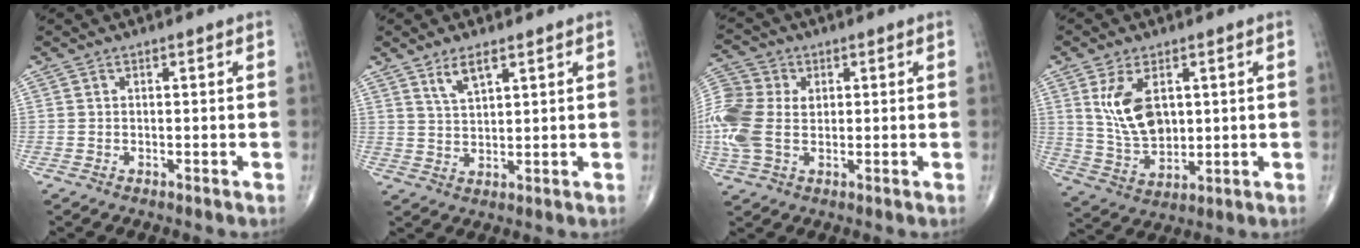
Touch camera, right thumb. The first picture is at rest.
{"total": 4.8, "force": [3.0, 1.6, 3.4], "torque": [-0.063, -0.017, 0.061]}
{"total": 15.3, "force": [0.9, 11.0, 10.6], "torque": [-0.284, 0.012, 0.017]}
{"total": 10.5, "force": [2.9, 6.2, 8.0], "torque": [-0.139, -0.016, 0.070]}